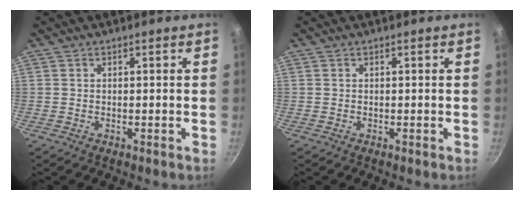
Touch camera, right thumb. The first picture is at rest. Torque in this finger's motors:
{"motor_torque": [-0.21, 0.21, -0.01, 0.00, 0.01]}